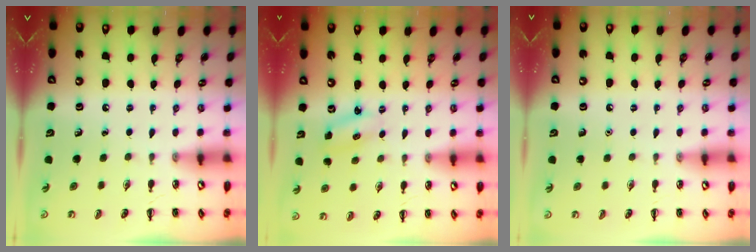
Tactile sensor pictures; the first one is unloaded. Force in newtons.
{"total": 2.8, "press": 2.8, "slide": 0.6}
{"total": 1.6, "press": 1.5, "slide": 0.1}